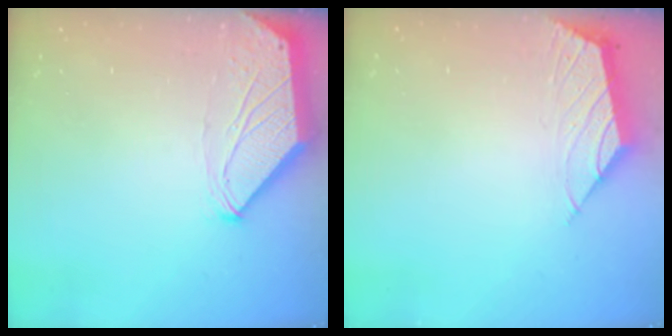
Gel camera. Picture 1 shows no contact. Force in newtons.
{"total": 1.6, "press": 1.5, "slide": 0.5}